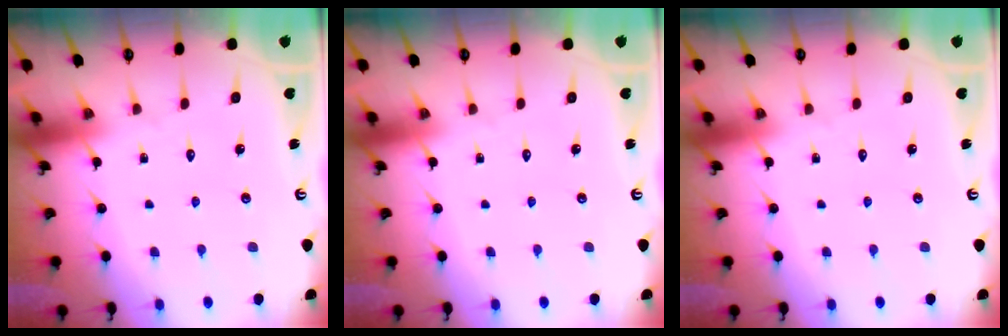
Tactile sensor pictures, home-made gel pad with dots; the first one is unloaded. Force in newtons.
{"total": 0.0}
{"total": 0.0}